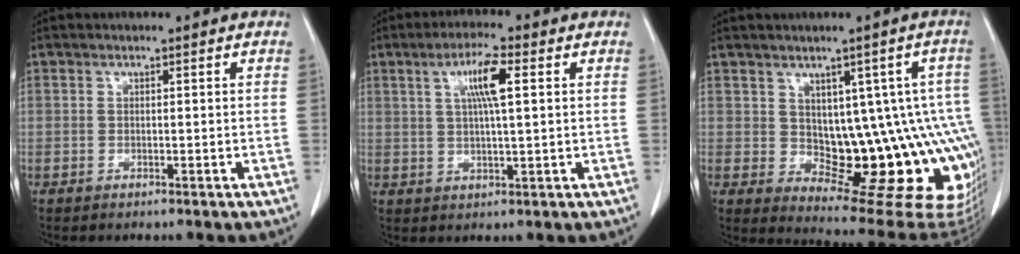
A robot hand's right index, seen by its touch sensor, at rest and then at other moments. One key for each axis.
{"total": 6.3, "fx": 2.0, "fy": 0.6, "fz": 5.9, "tx": -0.109, "ty": 0.006, "tz": 0.035}
{"total": 14.9, "fx": -0.7, "fy": 6.8, "fz": 13.3, "tx": -0.111, "ty": 0.016, "tz": 0.012}